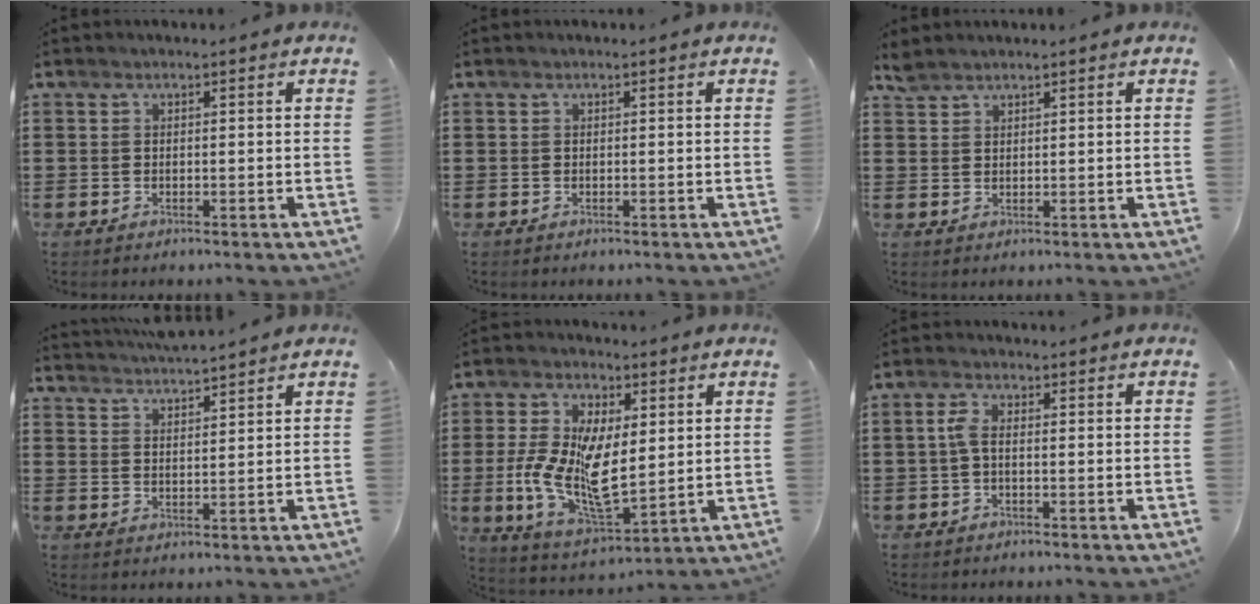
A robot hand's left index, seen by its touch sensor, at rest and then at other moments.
{"total": 0.0}
{"total": 1.9, "force": [1.8, 0.4, 0.4], "torque": [-0.013, 0.000, 0.036]}
{"total": 3.4, "force": [3.4, -0.5, -0.1], "torque": [-0.010, -0.015, 0.061]}
{"total": 11.7, "force": [0.6, 5.8, 10.2], "torque": [-0.225, -0.008, 0.014]}
{"total": 2.8, "force": [-0.2, 1.1, 2.5], "torque": [-0.064, -0.001, -0.008]}